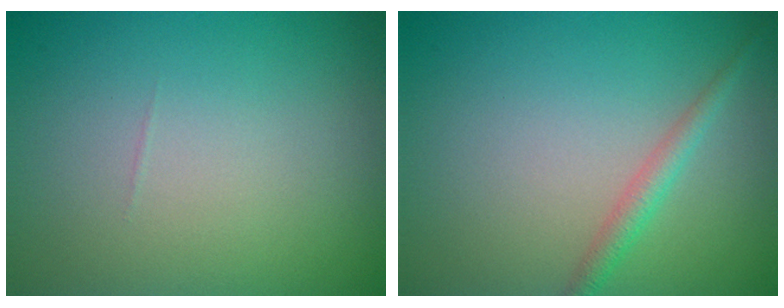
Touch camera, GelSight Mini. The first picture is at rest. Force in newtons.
{"total": 1.7, "press": 1.7, "slide": 0.1}